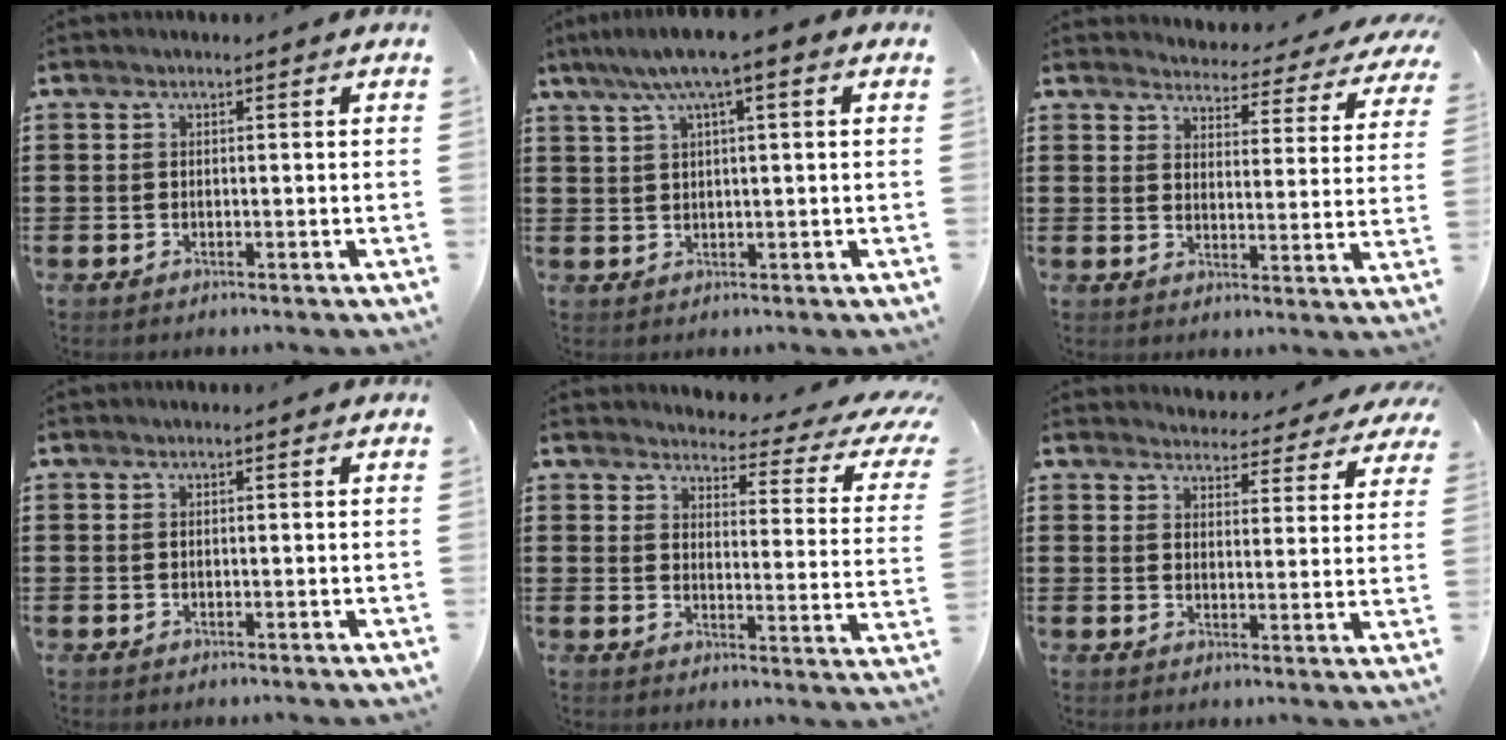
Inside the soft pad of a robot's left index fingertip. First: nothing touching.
{"total": 5.2, "force": [2.2, 0.3, 4.7], "torque": [-0.095, 0.005, 0.034]}
{"total": 3.9, "force": [3.9, 0.2, 0.2], "torque": [-0.019, -0.037, 0.062]}
{"total": 0.0}
{"total": 3.9, "force": [3.3, 0.8, 2.0], "torque": [-0.044, -0.030, 0.047]}
{"total": 3.9, "force": [3.9, 0.4, 0.0], "torque": [-0.013, -0.025, 0.067]}